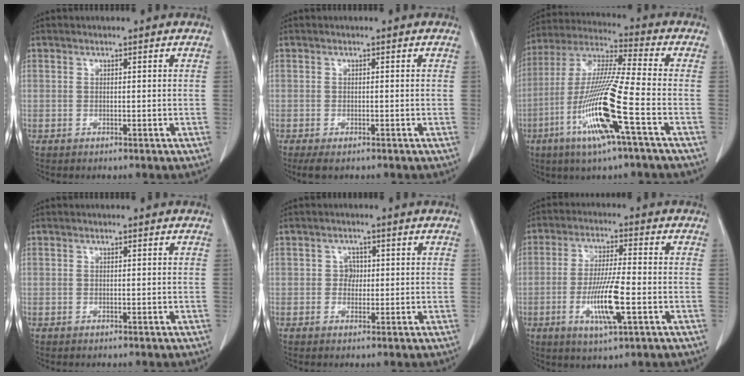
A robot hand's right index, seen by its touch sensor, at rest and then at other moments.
{"total": 2.3, "force": [-1.6, 0.8, 1.5], "torque": [-0.030, -0.007, -0.022]}
{"total": 16.2, "force": [-6.1, -0.3, 15.0], "torque": [-0.312, -0.019, -0.120]}
{"total": 0.0}
{"total": 1.8, "force": [0.1, 1.6, 0.9], "torque": [-0.009, 0.004, -0.002]}
{"total": 9.4, "force": [-2.8, 0.8, 9.0], "torque": [-0.172, -0.012, -0.052]}